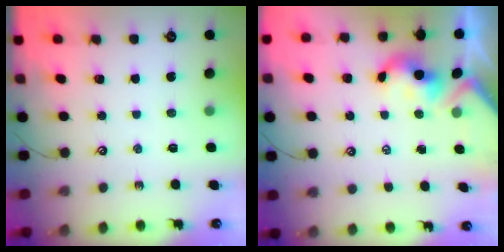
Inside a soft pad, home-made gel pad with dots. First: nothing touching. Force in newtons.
{"total": 2.0, "press": 1.9, "slide": 0.8}